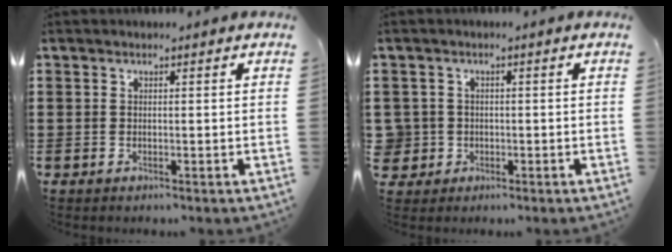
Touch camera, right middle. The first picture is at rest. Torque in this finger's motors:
{"motor_torque": [0.12, 0.00, -0.01, -0.01]}